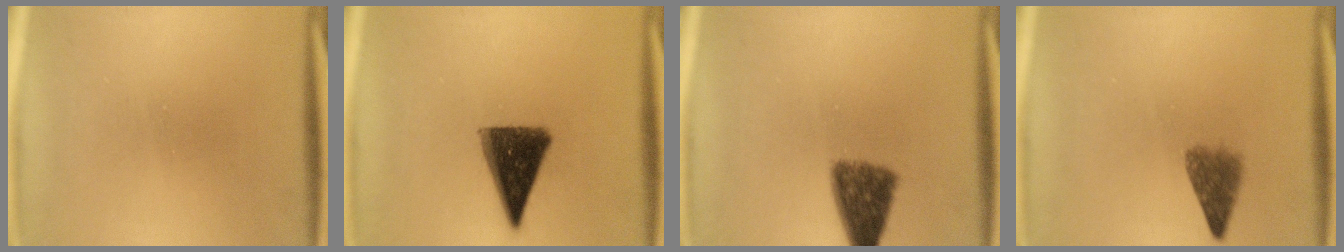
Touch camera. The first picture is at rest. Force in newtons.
{"total": 11.5}
{"total": 7.2}
{"total": 4.1}